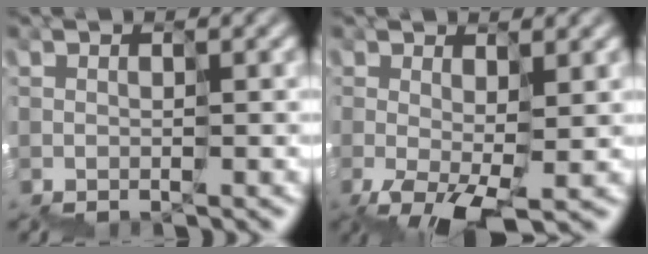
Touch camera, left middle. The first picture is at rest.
{"total": 3.4, "force": [-1.4, 1.3, 2.9], "torque": [-0.081, -0.007, -0.022]}